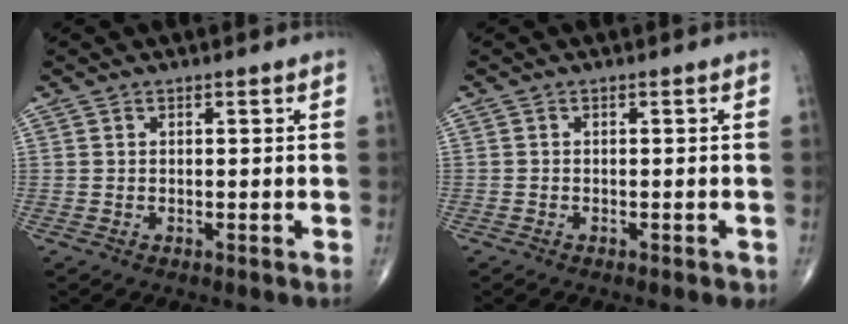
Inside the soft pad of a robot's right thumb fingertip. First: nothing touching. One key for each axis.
{"total": 1.2, "fx": -0.8, "fy": 0.6, "fz": 0.7, "tx": -0.002, "ty": 0.001, "tz": -0.012}